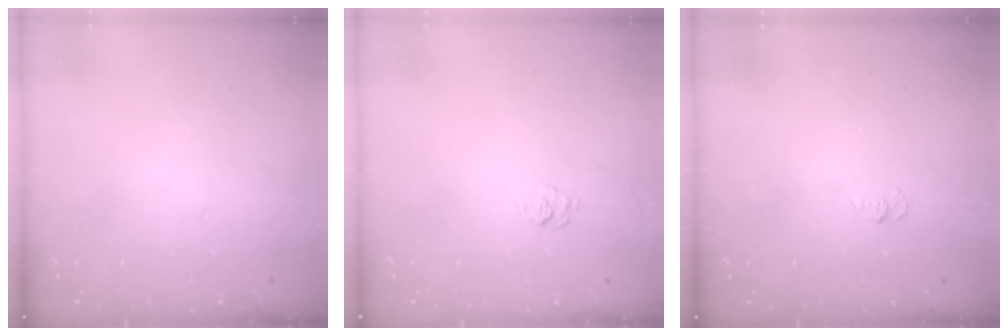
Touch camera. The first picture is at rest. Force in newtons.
{"total": 8.2, "press": 8.0, "slide": 1.4}
{"total": 4.7, "press": 4.5, "slide": 1.0}